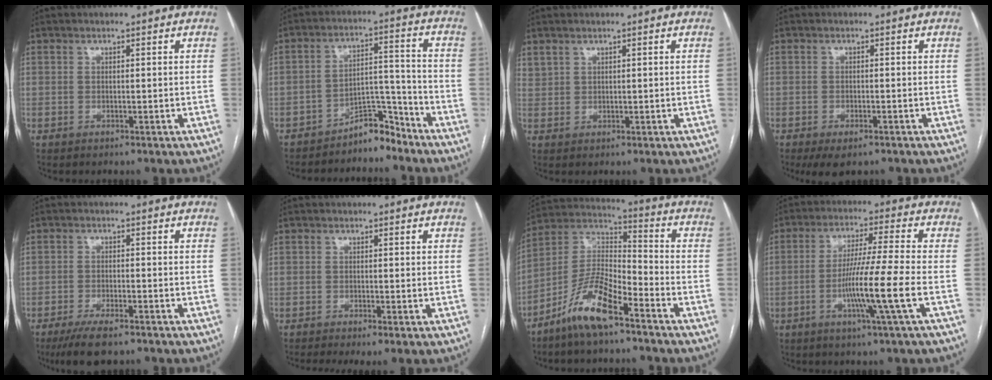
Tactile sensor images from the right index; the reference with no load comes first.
{"total": 5.9, "force": [-5.4, 1.8, 1.6], "torque": [-0.014, 0.032, -0.090]}
{"total": 1.8, "force": [1.5, 0.9, 0.4], "torque": [-0.008, 0.007, 0.033]}
{"total": 4.1, "force": [-2.8, 1.6, 2.6], "torque": [-0.042, -0.007, -0.040]}
{"total": 6.7, "force": [-5.1, 1.4, 4.2], "torque": [-0.073, -0.014, -0.085]}
{"total": 3.3, "force": [-1.9, 0.4, 2.7], "torque": [-0.044, -0.011, -0.034]}
{"total": 11.5, "force": [-7.6, 2.5, 8.2], "torque": [-0.171, 0.005, -0.147]}
{"total": 10.1, "force": [-3.1, -1.9, 9.4], "torque": [-0.177, -0.012, -0.061]}